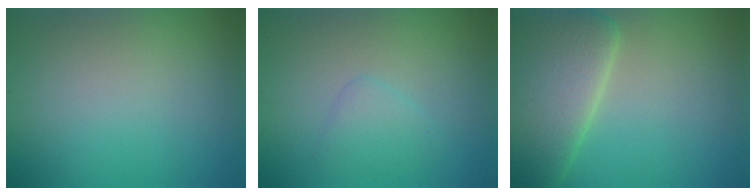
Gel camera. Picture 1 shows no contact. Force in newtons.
{"total": 1.8, "press": 1.8, "slide": 0.1}
{"total": 10.0, "press": 9.9, "slide": 0.6}